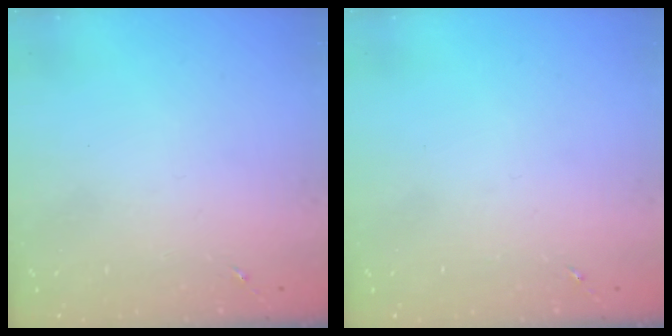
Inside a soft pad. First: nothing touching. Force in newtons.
{"total": 0.0}